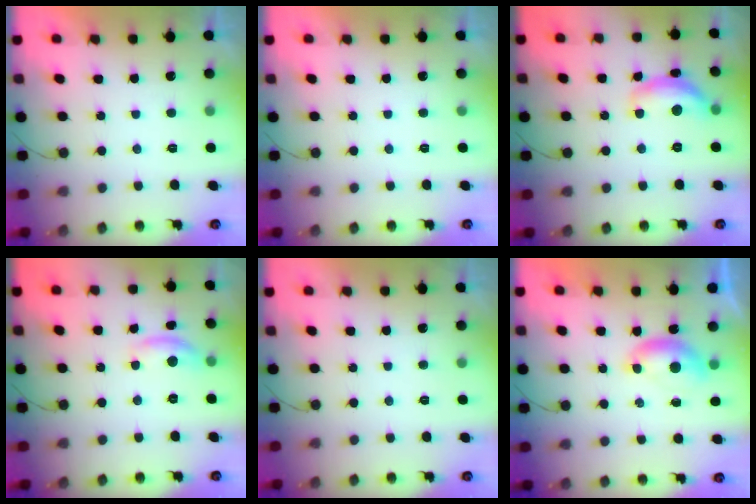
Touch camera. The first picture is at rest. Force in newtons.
{"total": 0.0}
{"total": 12.2, "press": 12.2, "slide": 0.6}
{"total": 8.2, "press": 8.2, "slide": 0.3}
{"total": 0.0}
{"total": 5.6, "press": 5.6, "slide": 0.7}